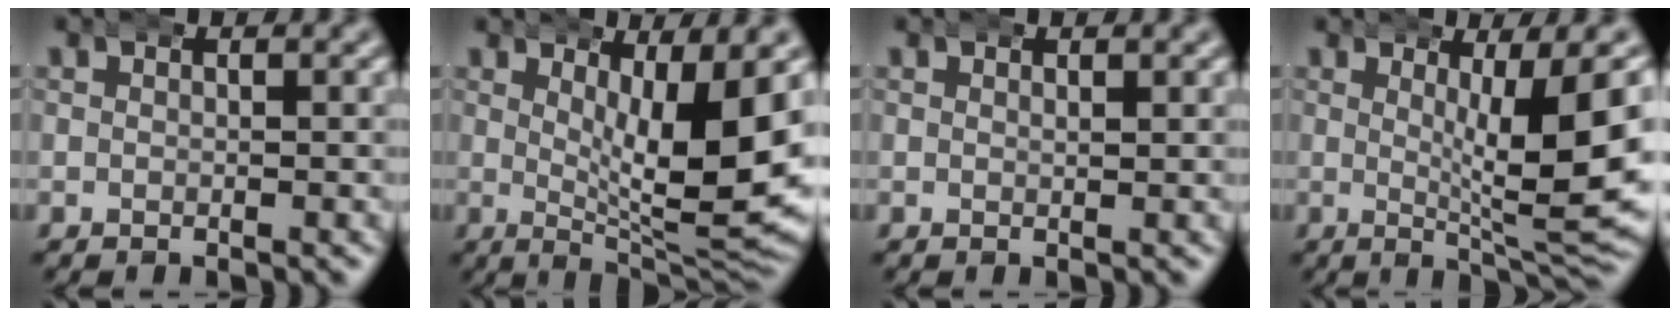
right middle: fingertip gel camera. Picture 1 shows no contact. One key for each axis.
{"total": 11.7, "fx": 1.5, "fy": 3.7, "fz": 11.0, "tx": -0.147, "ty": -0.019, "tz": 0.041}
{"total": 0.5, "fx": 0.4, "fy": 0.1, "fz": 0.3, "tx": -0.002, "ty": -0.003, "tz": 0.006}
{"total": 10.2, "fx": 1.1, "fy": 2.5, "fz": 9.8, "tx": -0.122, "ty": -0.005, "tz": 0.026}